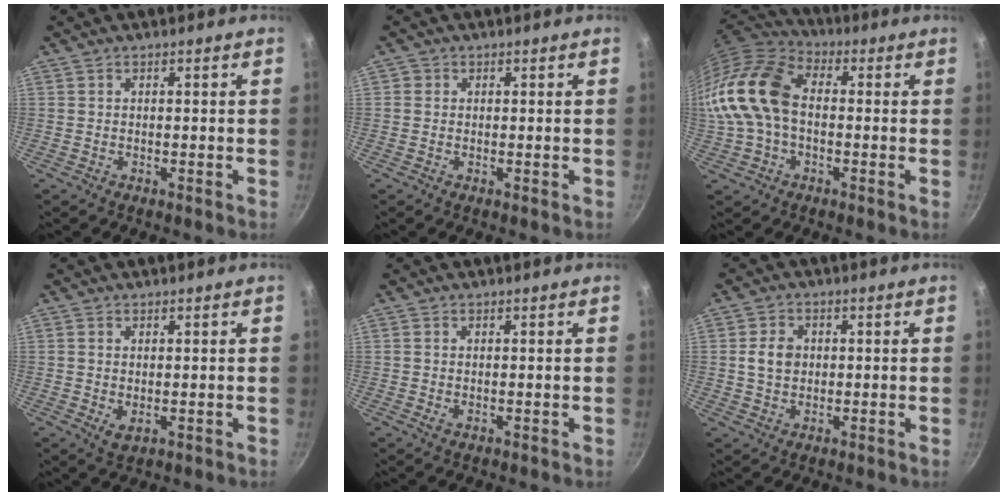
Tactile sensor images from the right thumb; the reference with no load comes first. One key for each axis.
{"total": 1.1, "fx": 0.1, "fy": 1.1, "fz": 0.3, "tx": -0.001, "ty": 0.000, "tz": -0.002}
{"total": 17.1, "fx": -0.6, "fy": 11.6, "fz": 12.5, "tx": -0.244, "ty": 0.043, "tz": -0.025}
{"total": 2.6, "fx": 0.2, "fy": 1.6, "fz": 2.0, "tx": -0.034, "ty": -0.007, "tz": 0.007}
{"total": 0.7, "fx": 0.2, "fy": 0.4, "fz": 0.6, "tx": -0.010, "ty": -0.002, "tz": 0.001}
{"total": 4.9, "fx": 0.5, "fy": 3.9, "fz": 2.9, "tx": -0.040, "ty": 0.005, "tz": 0.005}